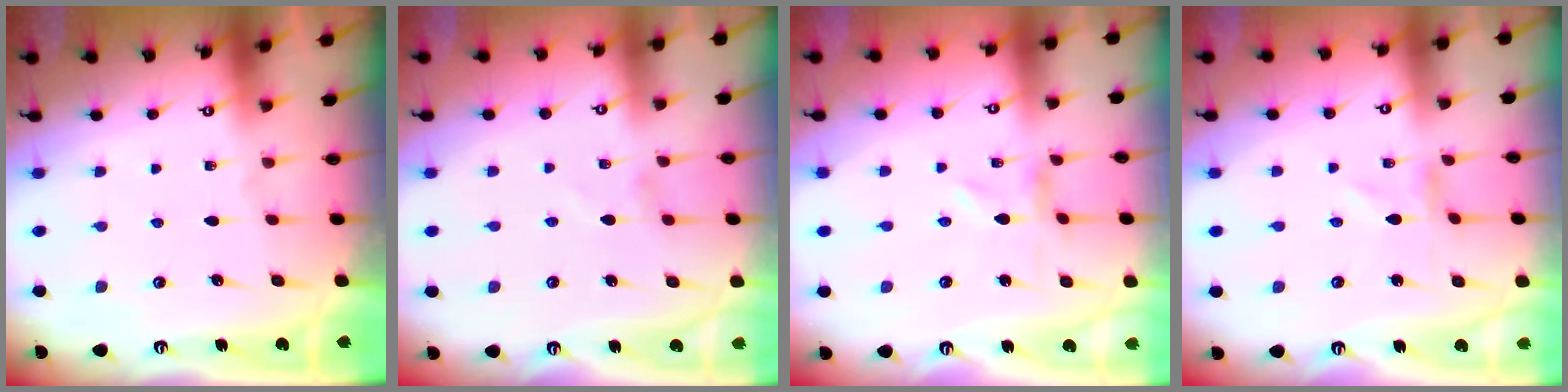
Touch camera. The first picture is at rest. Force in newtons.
{"total": 0.6, "press": 0.6, "slide": 0.2}
{"total": 0.0}
{"total": 0.8, "press": 0.8, "slide": 0.1}